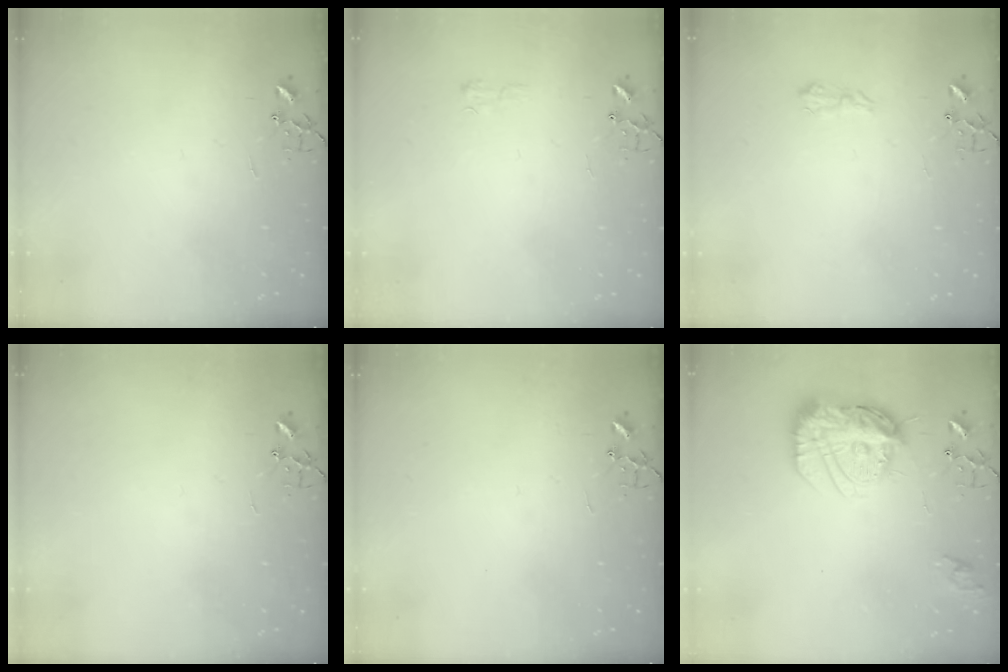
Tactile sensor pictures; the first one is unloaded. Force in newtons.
{"total": 5.4, "press": 5.4, "slide": 0.6}
{"total": 7.0, "press": 6.9, "slide": 0.9}
{"total": 0.0}
{"total": 0.0}
{"total": 16.5, "press": 16.5, "slide": 1.6}